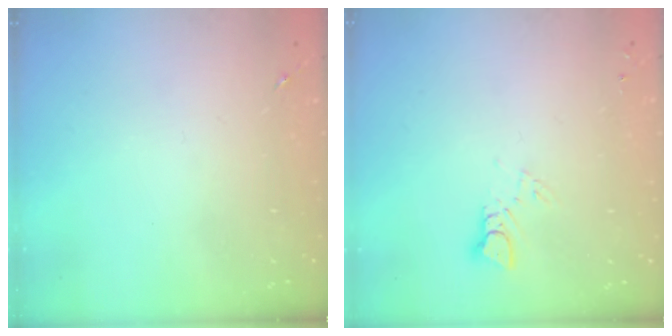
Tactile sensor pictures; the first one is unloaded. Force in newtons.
{"total": 2.9, "press": 2.9, "slide": 0.2}